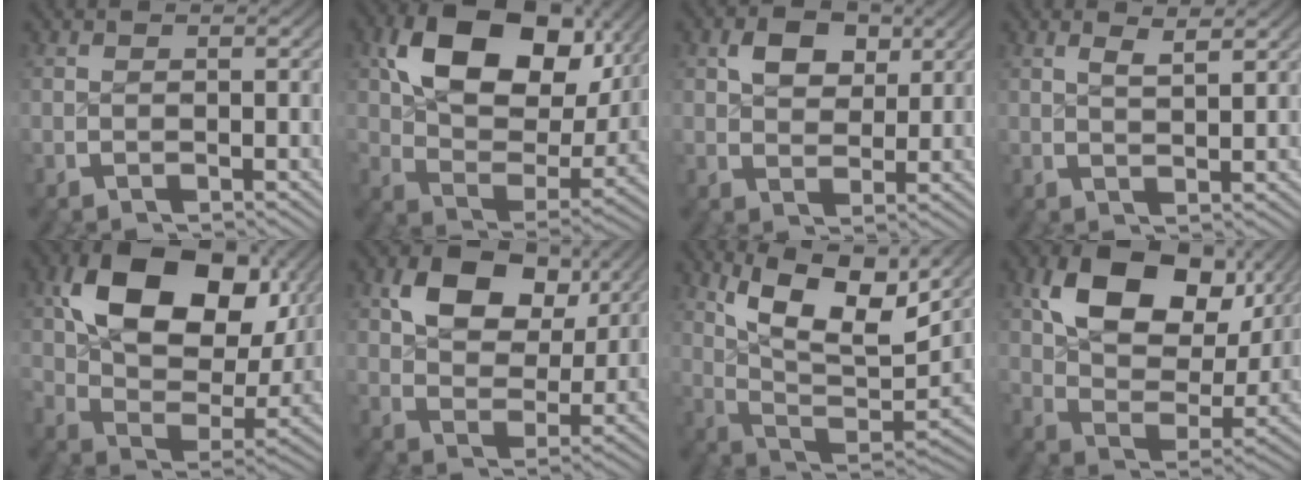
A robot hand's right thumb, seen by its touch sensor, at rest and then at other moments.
{"total": 15.2, "force": [4.7, 9.2, 11.1], "torque": [-0.202, -0.017, 0.078]}
{"total": 3.9, "force": [1.6, 2.6, 2.4], "torque": [-0.037, -0.007, 0.031]}
{"total": 2.0, "force": [1.7, 0.0, 1.1], "torque": [-0.018, -0.002, 0.038]}
{"total": 16.7, "force": [4.8, 10.5, 12.1], "torque": [-0.222, -0.016, 0.079]}
{"total": 7.8, "force": [3.2, 4.9, 5.2], "torque": [-0.098, -0.016, 0.057]}
{"total": 15.4, "force": [4.0, 8.9, 11.9], "torque": [-0.208, -0.018, 0.061]}
{"total": 13.0, "force": [4.6, 7.9, 9.3], "torque": [-0.163, -0.011, 0.073]}